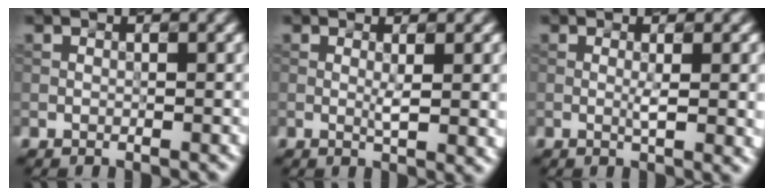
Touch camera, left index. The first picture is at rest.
{"total": 2.9, "force": [0.1, 0.4, 2.9], "torque": [-0.046, -0.001, 0.006]}
{"total": 3.3, "force": [-0.1, 0.6, 3.3], "torque": [-0.051, 0.001, 0.002]}